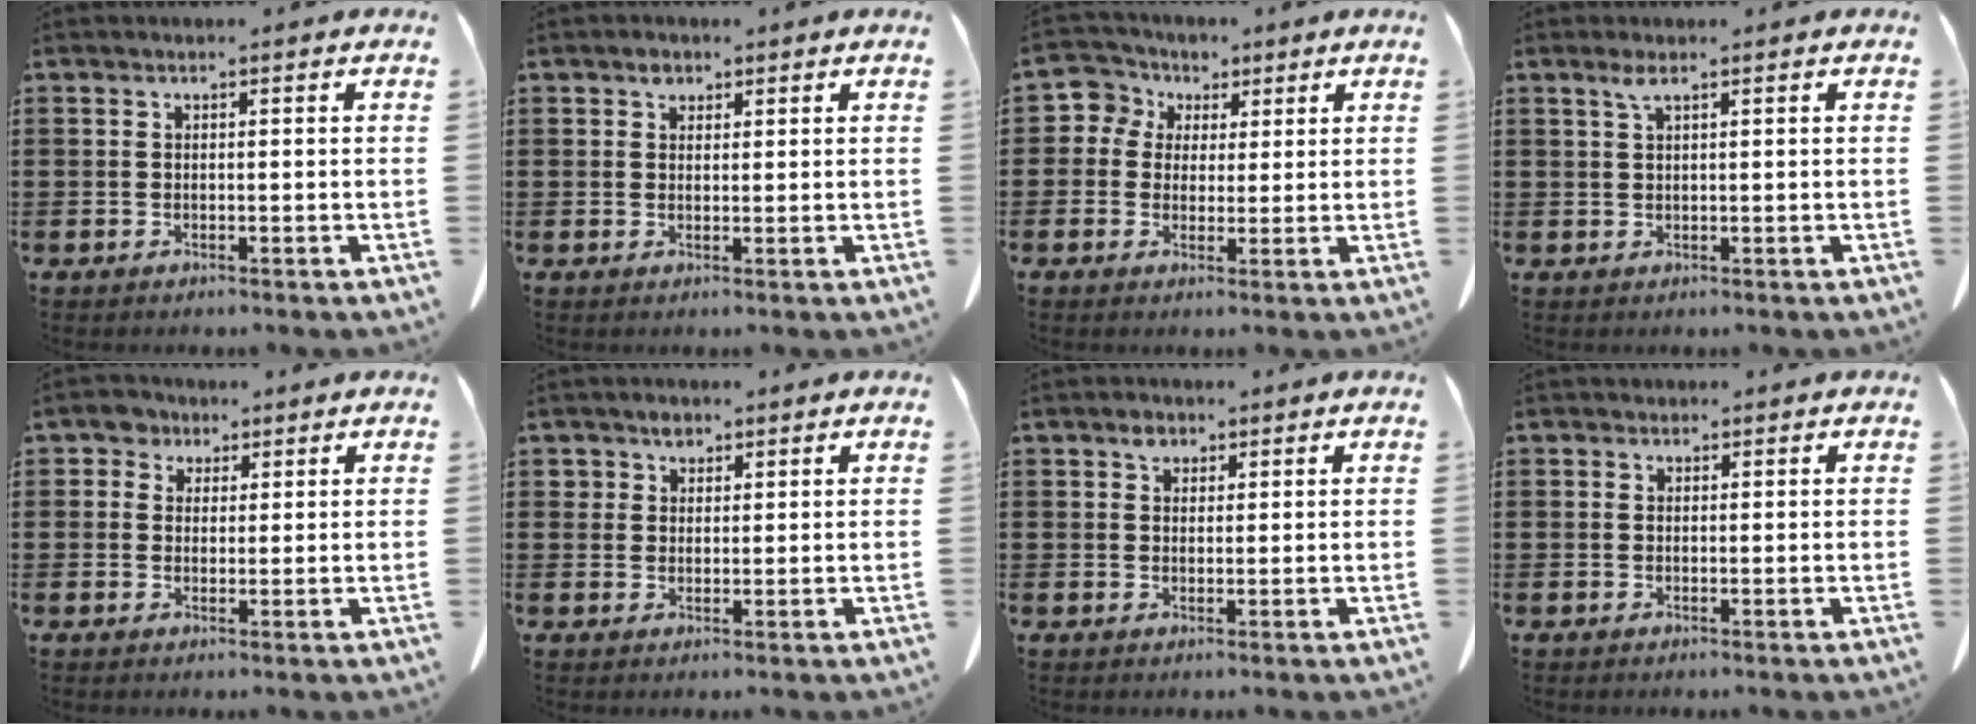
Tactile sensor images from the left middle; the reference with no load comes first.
{"total": 1.7, "force": [1.1, 1.1, 0.7], "torque": [-0.010, 0.000, 0.020]}
{"total": 4.5, "force": [1.5, 4.3, 0.3], "torque": [-0.035, 0.003, 0.022]}
{"total": 1.7, "force": [0.9, 0.3, 1.4], "torque": [-0.032, 0.002, 0.016]}
{"total": 3.0, "force": [2.0, 2.2, 0.4], "torque": [-0.012, 0.008, 0.035]}
{"total": 2.4, "force": [1.7, 1.6, 0.5], "torque": [-0.010, 0.001, 0.030]}
{"total": 2.0, "force": [1.3, 1.2, 0.9], "torque": [-0.014, 0.001, 0.023]}
{"total": 0.6, "force": [0.3, 0.5, 0.0], "torque": [-0.002, 0.003, 0.006]}